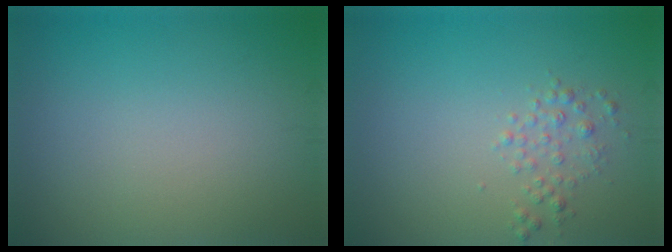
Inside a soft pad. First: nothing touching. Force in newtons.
{"total": 1.5, "press": 1.5, "slide": 0.0}